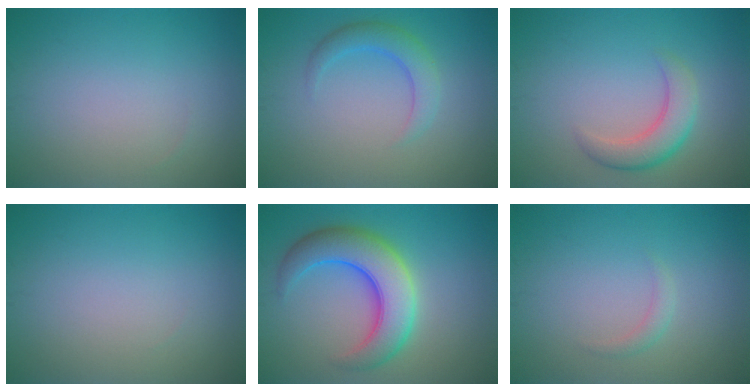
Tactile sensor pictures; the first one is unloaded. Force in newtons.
{"total": 2.8, "press": 2.8, "slide": 0.2}
{"total": 3.5, "press": 3.5, "slide": 0.1}
{"total": 0.0}
{"total": 7.6, "press": 7.6, "slide": 0.2}
{"total": 1.0, "press": 1.0, "slide": 0.0}